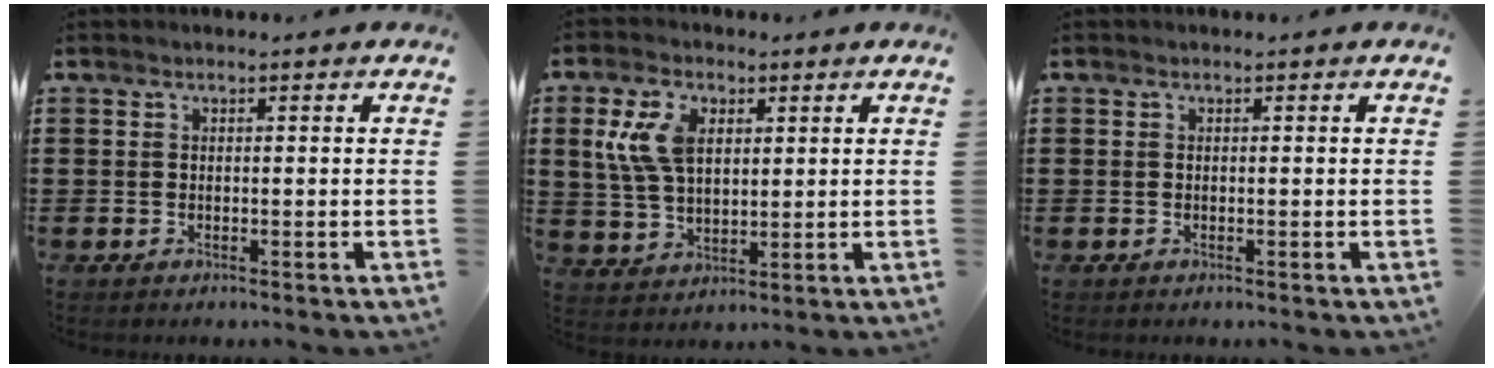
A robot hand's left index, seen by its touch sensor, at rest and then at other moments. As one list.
[{"total": 7.8, "force": [2.9, 4.7, 5.6], "torque": [-0.139, 0.009, 0.049]}, {"total": 0.0}]